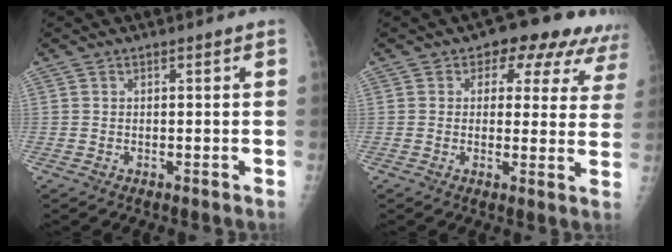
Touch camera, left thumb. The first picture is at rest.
{"total": 11.2, "force": [7.2, 7.0, 5.0], "torque": [0.003, -0.018, 0.060]}